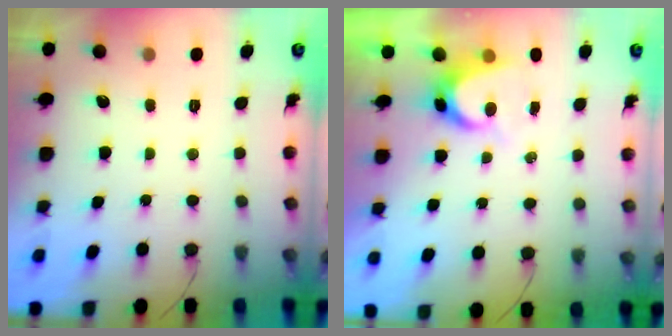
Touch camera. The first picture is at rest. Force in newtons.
{"total": 6.1, "press": 6.1, "slide": 0.4}